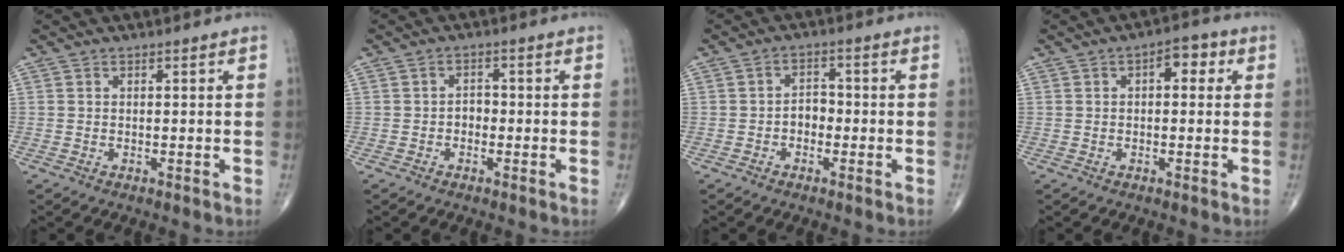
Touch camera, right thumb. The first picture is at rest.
{"total": 1.9, "force": [-0.7, 1.5, 1.0], "torque": [-0.003, 0.008, -0.017]}
{"total": 3.1, "force": [-1.1, 2.3, 1.8], "torque": [-0.011, 0.015, -0.026]}
{"total": 4.6, "force": [1.1, 2.4, 3.7], "torque": [-0.036, 0.014, 0.006]}